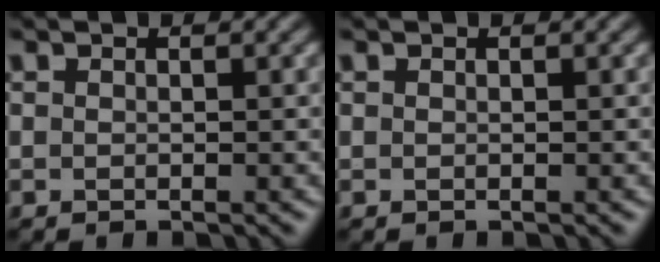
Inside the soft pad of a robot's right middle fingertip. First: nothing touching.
{"total": 0.0}